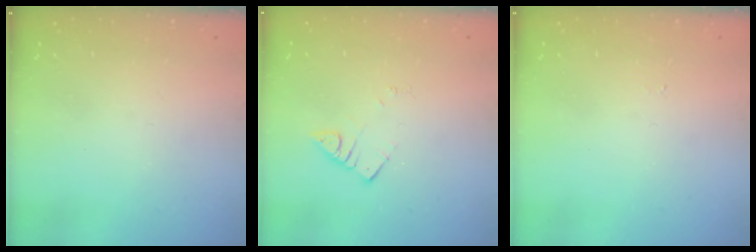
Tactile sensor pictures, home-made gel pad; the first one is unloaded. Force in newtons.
{"total": 2.6, "press": 2.6, "slide": 0.1}
{"total": 3.1, "press": 3.1, "slide": 0.4}